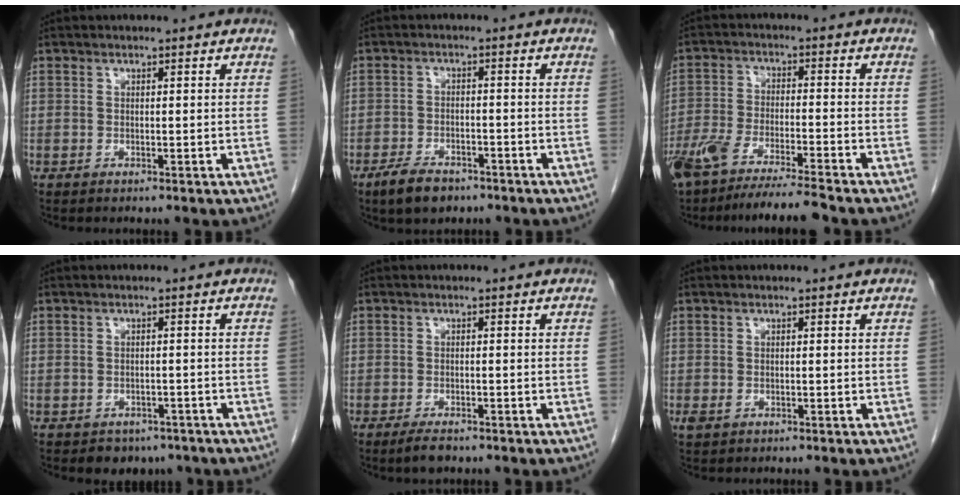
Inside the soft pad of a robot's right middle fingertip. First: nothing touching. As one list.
[{"total": 5.5, "force": [-3.9, 2.5, 2.8], "torque": [-0.060, -0.003, -0.064]}, {"total": 12.6, "force": [-10.6, 0.3, 6.9], "torque": [-0.119, -0.025, -0.179]}, {"total": 4.0, "force": [-2.9, 2.6, 0.7], "torque": [-0.004, 0.008, -0.034]}, {"total": 2.6, "force": [-1.9, 0.9, 1.6], "torque": [-0.034, -0.004, -0.029]}, {"total": 1.2, "force": [-0.4, 0.9, 0.7], "torque": [-0.016, 0.000, -0.002]}]